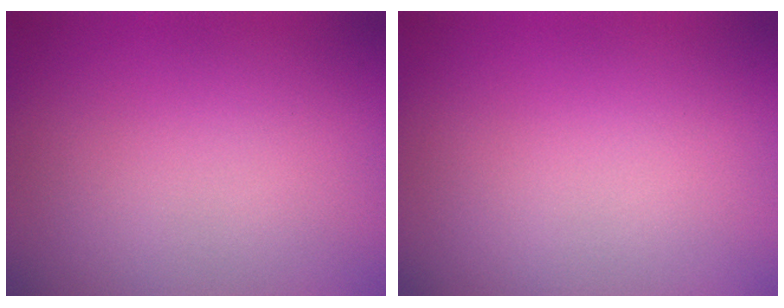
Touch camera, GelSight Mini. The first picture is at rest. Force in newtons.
{"total": 0.0}